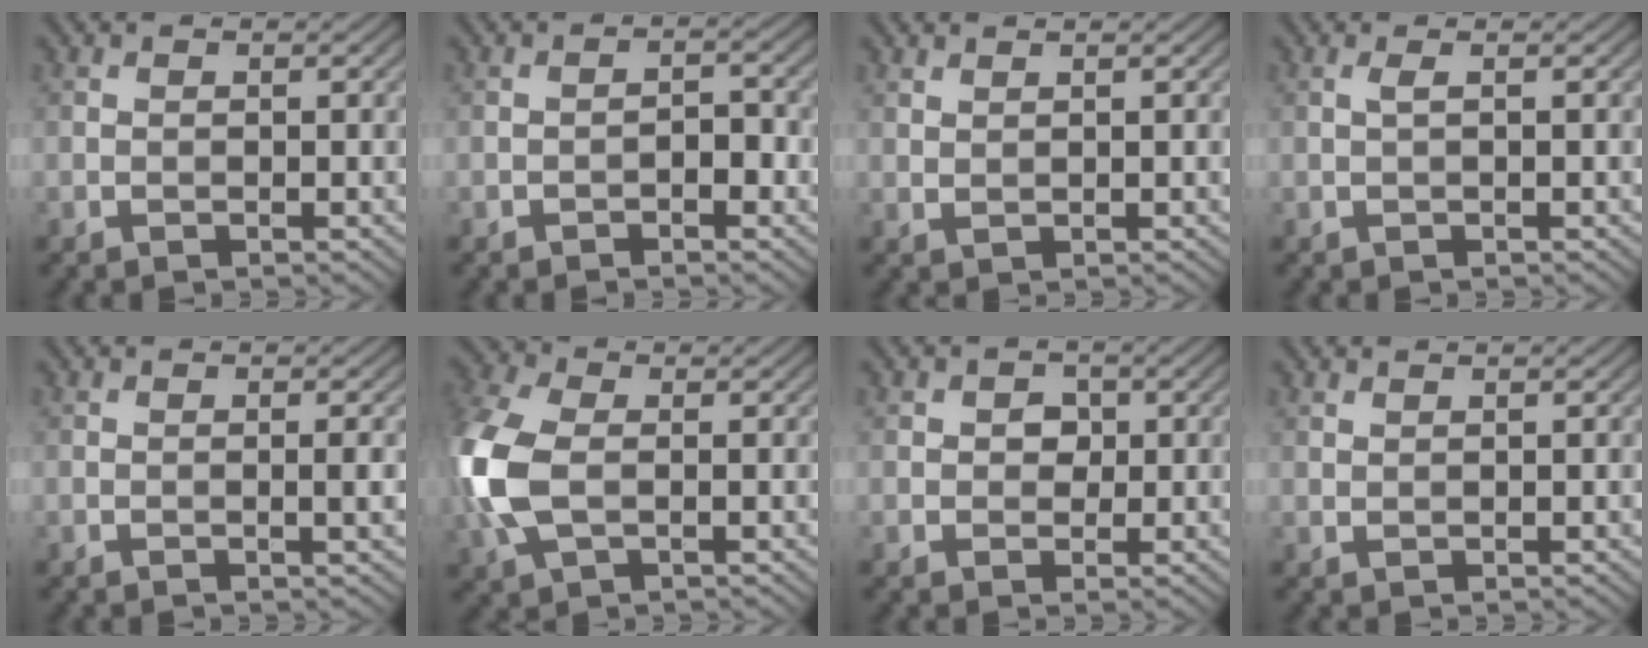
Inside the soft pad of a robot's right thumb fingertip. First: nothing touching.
{"total": 2.1, "force": [-1.1, 1.0, 1.5], "torque": [-0.019, 0.007, -0.021]}
{"total": 1.0, "force": [0.9, 0.1, 0.4], "torque": [-0.016, 0.001, 0.021]}
{"total": 0.8, "force": [0.2, 0.0, 0.8], "torque": [-0.019, 0.005, 0.001]}
{"total": 1.2, "force": [0.0, 0.0, 1.2], "torque": [-0.028, 0.001, -0.002]}
{"total": 10.0, "force": [-0.5, 6.3, 7.8], "torque": [-0.242, 0.000, -0.012]}
{"total": 2.1, "force": [0.3, 1.8, 1.0], "torque": [-0.019, -0.002, -0.001]}
{"total": 0.6, "force": [0.6, 0.0, 0.2], "torque": [-0.008, 0.001, 0.013]}